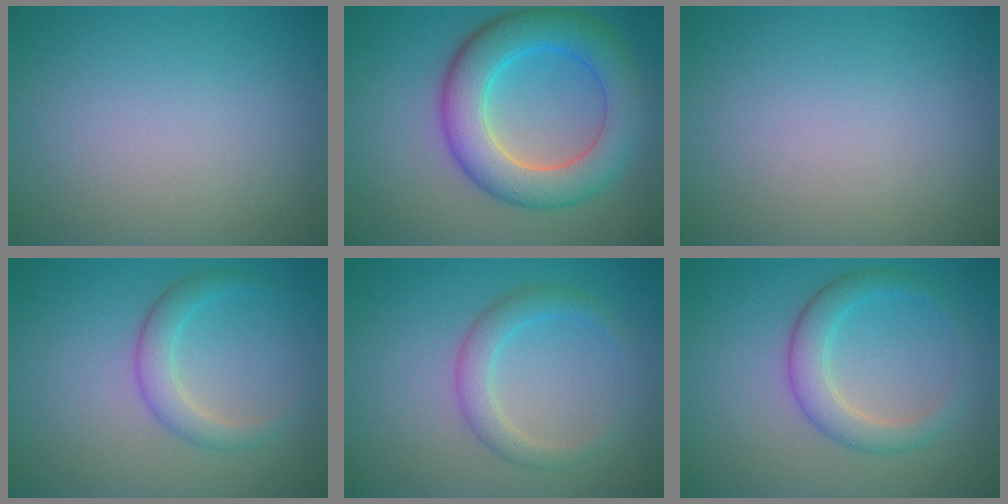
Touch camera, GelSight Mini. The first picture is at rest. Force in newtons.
{"total": 7.7, "press": 7.7, "slide": 0.0}
{"total": 0.0}
{"total": 2.5, "press": 2.5, "slide": 0.1}
{"total": 2.6, "press": 2.6, "slide": 0.1}
{"total": 3.3, "press": 3.3, "slide": 0.1}